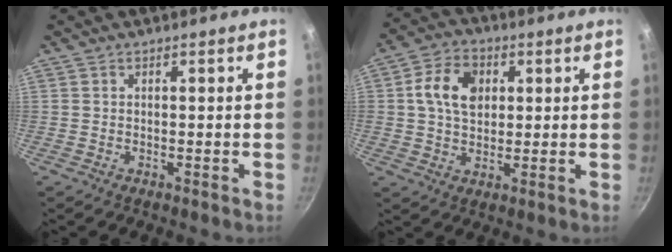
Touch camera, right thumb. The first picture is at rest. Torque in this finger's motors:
{"motor_torque": [0.58, 1.20, 0.44, -0.23, 0.51]}